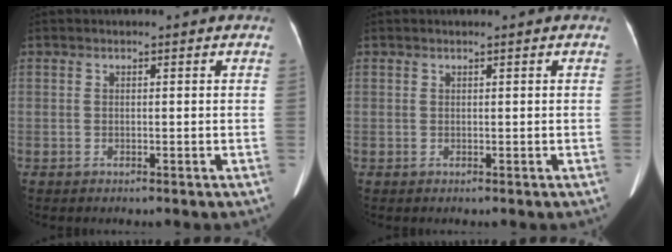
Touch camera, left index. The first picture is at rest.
{"total": 0.0}